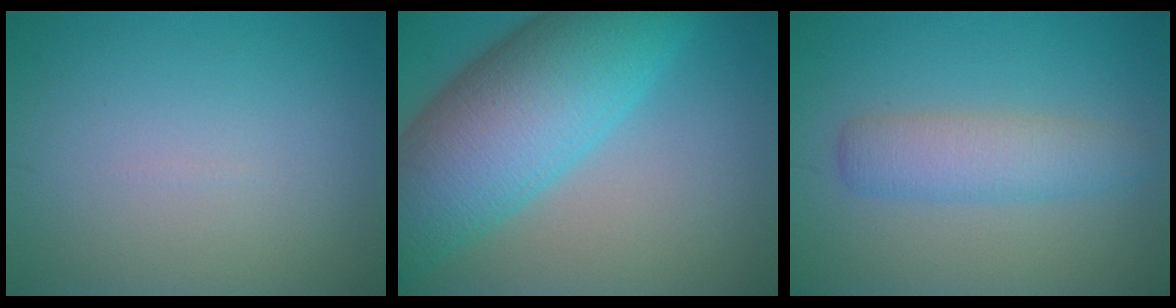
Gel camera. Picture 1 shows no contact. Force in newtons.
{"total": 12.8, "press": 12.8, "slide": 0.5}
{"total": 3.7, "press": 3.7, "slide": 0.1}